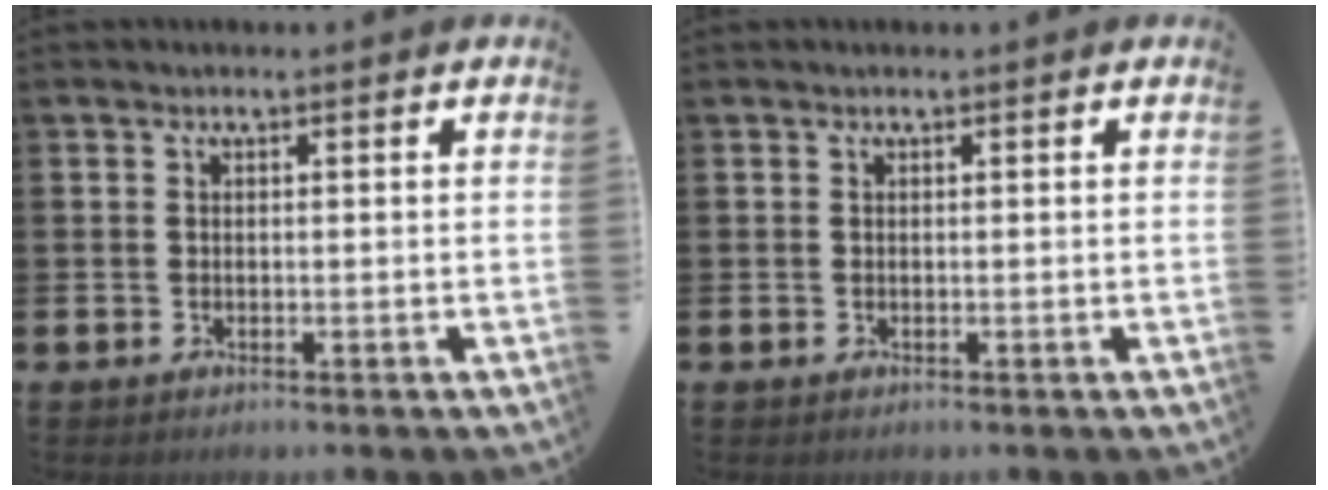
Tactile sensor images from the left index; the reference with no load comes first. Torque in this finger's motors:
{"motor_torque": [-0.10, -0.02, -0.23, 0.01]}